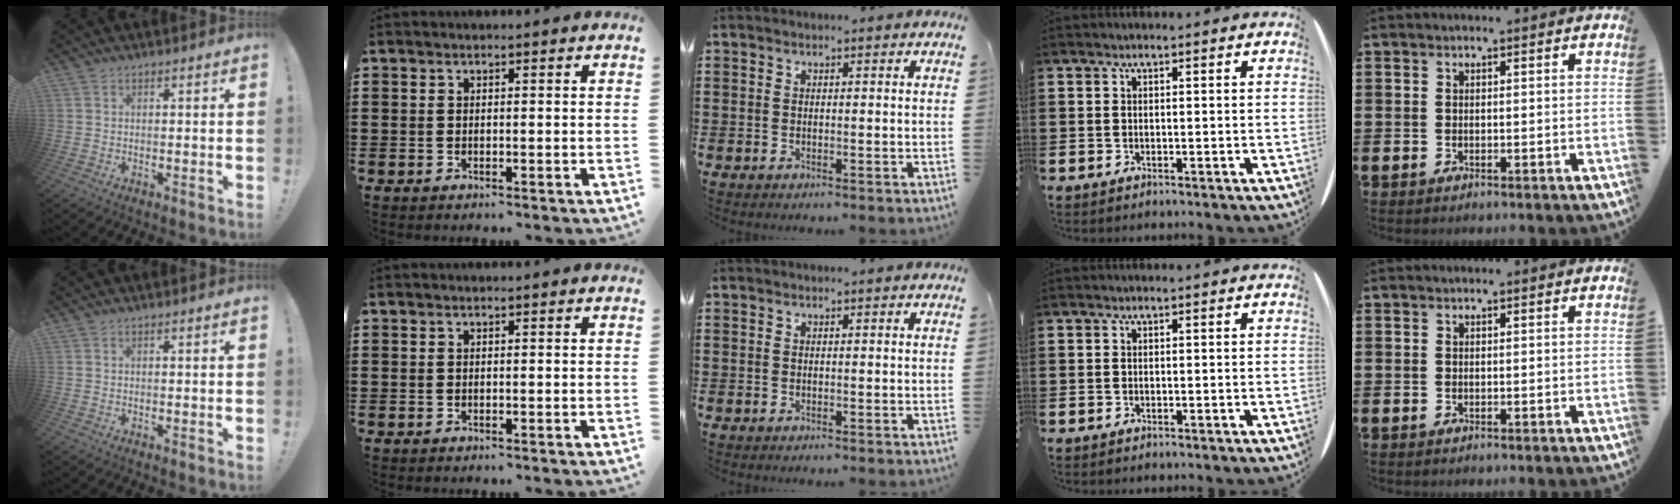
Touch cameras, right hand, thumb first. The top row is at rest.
{}